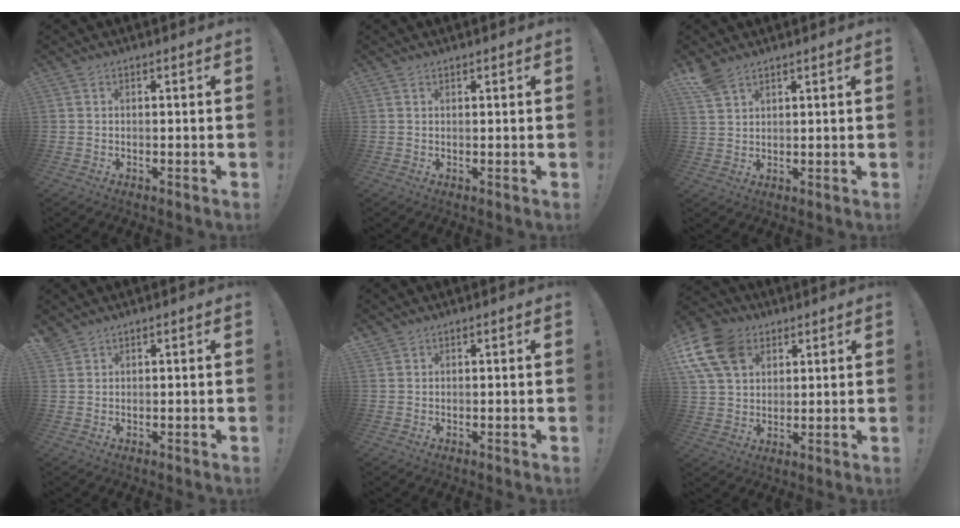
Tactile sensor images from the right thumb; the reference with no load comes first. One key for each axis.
{"total": 0.6, "fx": 0.5, "fy": 0.1, "fz": 0.1, "tx": -0.001, "ty": 0.000, "tz": 0.010}
{"total": 5.4, "fx": 4.1, "fy": 3.0, "fz": 2.0, "tx": -0.035, "ty": -0.019, "tz": 0.079}
{"total": 1.8, "fx": 1.7, "fy": 0.6, "fz": 0.3, "tx": -0.005, "ty": -0.010, "tz": 0.034}
{"total": 1.1, "fx": 0.9, "fy": 0.6, "fz": 0.1, "tx": 0.003, "ty": -0.003, "tz": 0.018}
{"total": 15.1, "fx": 6.7, "fy": 10.9, "fz": 8.0, "tx": -0.162, "ty": -0.027, "tz": 0.130}